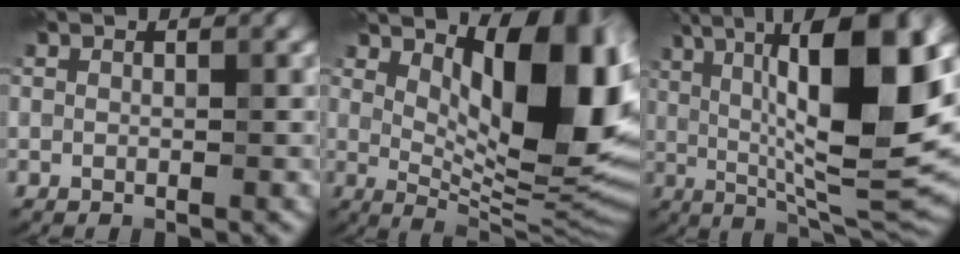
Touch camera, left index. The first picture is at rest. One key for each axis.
{"total": 13.6, "fx": 3.7, "fy": 5.6, "fz": 11.8, "tx": -0.147, "ty": 0.000, "tz": 0.061}
{"total": 15.7, "fx": 3.7, "fy": 4.5, "fz": 14.6, "tx": -0.218, "ty": 0.010, "tz": 0.054}